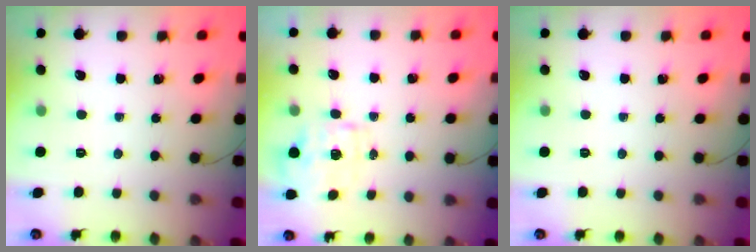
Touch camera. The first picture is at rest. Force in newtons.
{"total": 1.9, "press": 1.8, "slide": 0.5}
{"total": 0.0}